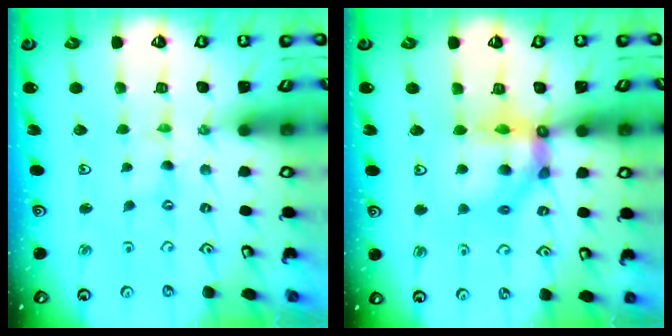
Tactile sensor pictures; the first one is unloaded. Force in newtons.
{"total": 11.7, "press": 11.6, "slide": 1.4}